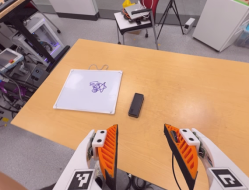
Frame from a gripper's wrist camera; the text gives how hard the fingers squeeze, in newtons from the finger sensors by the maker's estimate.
{"total": 0.0}